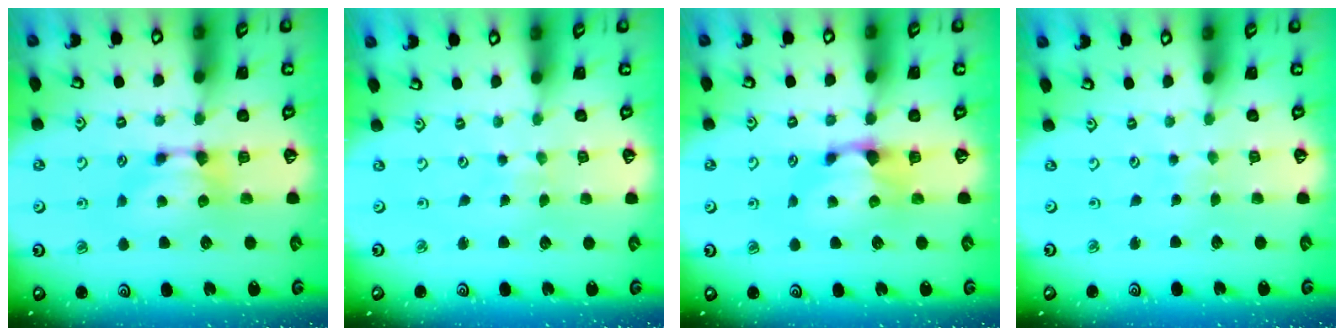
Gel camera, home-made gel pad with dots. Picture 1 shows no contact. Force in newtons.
{"total": 5.1, "press": 5.1, "slide": 0.2}
{"total": 1.2, "press": 0.8, "slide": 0.9}
{"total": 5.2, "press": 5.2, "slide": 0.4}